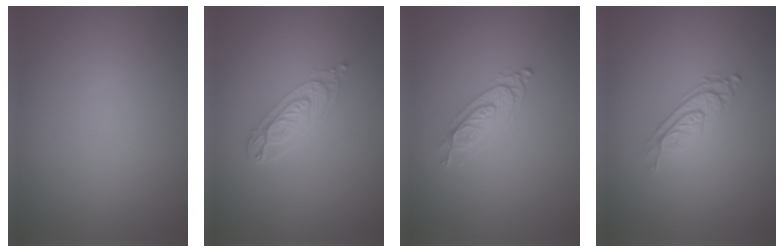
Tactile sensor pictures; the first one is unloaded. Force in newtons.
{"total": 3.7, "press": 2.8, "slide": 2.3}
{"total": 2.5, "press": 2.0, "slide": 1.5}
{"total": 2.8, "press": 2.0, "slide": 2.1}